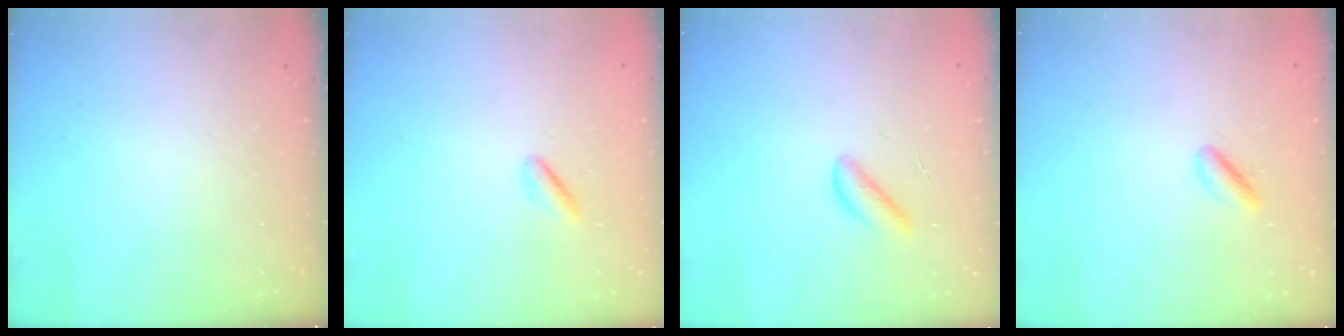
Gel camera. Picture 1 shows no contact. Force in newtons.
{"total": 1.1, "press": 0.9, "slide": 0.7}
{"total": 2.8, "press": 2.7, "slide": 0.3}
{"total": 2.5, "press": 2.4, "slide": 0.8}